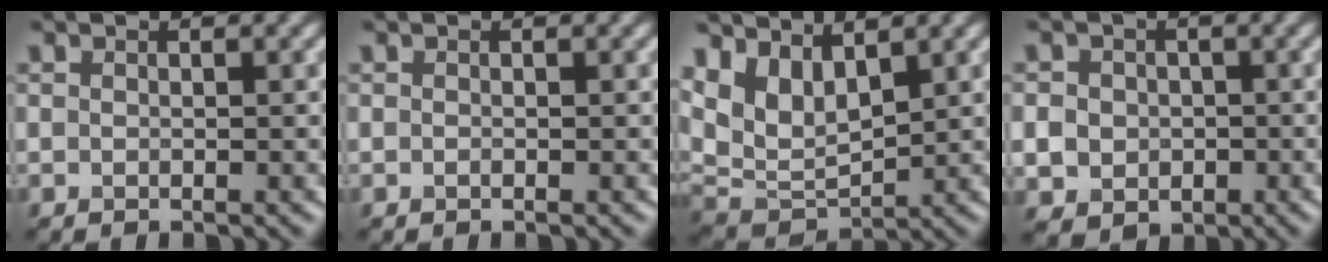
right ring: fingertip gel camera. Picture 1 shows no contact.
{"total": 0.0}
{"total": 6.2, "force": [2.8, 3.7, 4.2], "torque": [-0.090, -0.013, 0.056]}
{"total": 4.6, "force": [-0.6, 4.3, 1.6], "torque": [-0.023, 0.003, -0.023]}